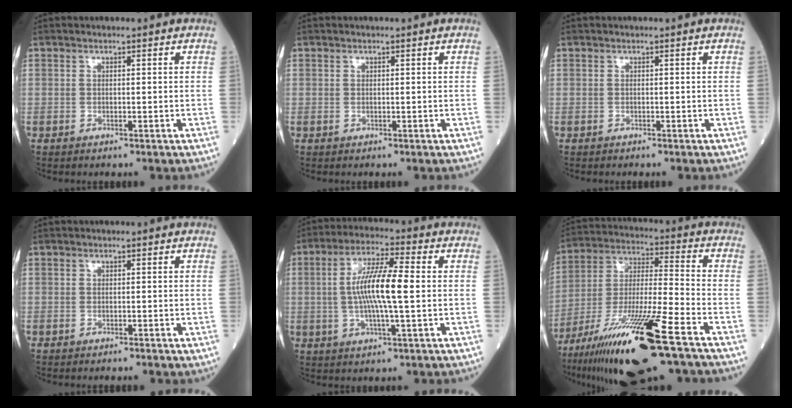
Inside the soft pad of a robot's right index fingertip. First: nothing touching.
{"total": 0.0}
{"total": 0.0}
{"total": 0.0}
{"total": 10.5, "force": [0.3, 0.9, 10.4], "torque": [-0.200, 0.006, 0.001]}
{"total": 21.3, "force": [-12.6, 1.8, 17.1], "torque": [-0.317, -0.044, -0.224]}